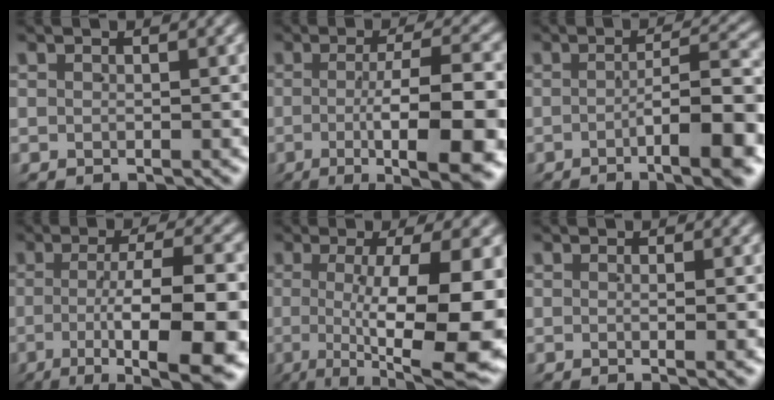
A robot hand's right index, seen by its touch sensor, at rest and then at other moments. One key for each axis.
{"total": 10.5, "fx": -4.0, "fy": 2.0, "fz": 9.5, "tx": -0.130, "ty": -0.007, "tz": -0.056}
{"total": 7.6, "fx": -3.5, "fy": 1.1, "fz": 6.6, "tx": -0.082, "ty": 0.006, "tz": -0.055}
{"total": 11.0, "fx": -4.7, "fy": 2.5, "fz": 9.6, "tx": -0.135, "ty": -0.017, "tz": -0.061}
{"total": 12.0, "fx": -1.2, "fy": 3.2, "fz": 11.5, "tx": -0.158, "ty": -0.006, "tz": -0.007}
{"total": 1.1, "fx": 0.0, "fy": -0.5, "fz": 1.0, "tx": -0.012, "ty": 0.000, "tz": -0.003}